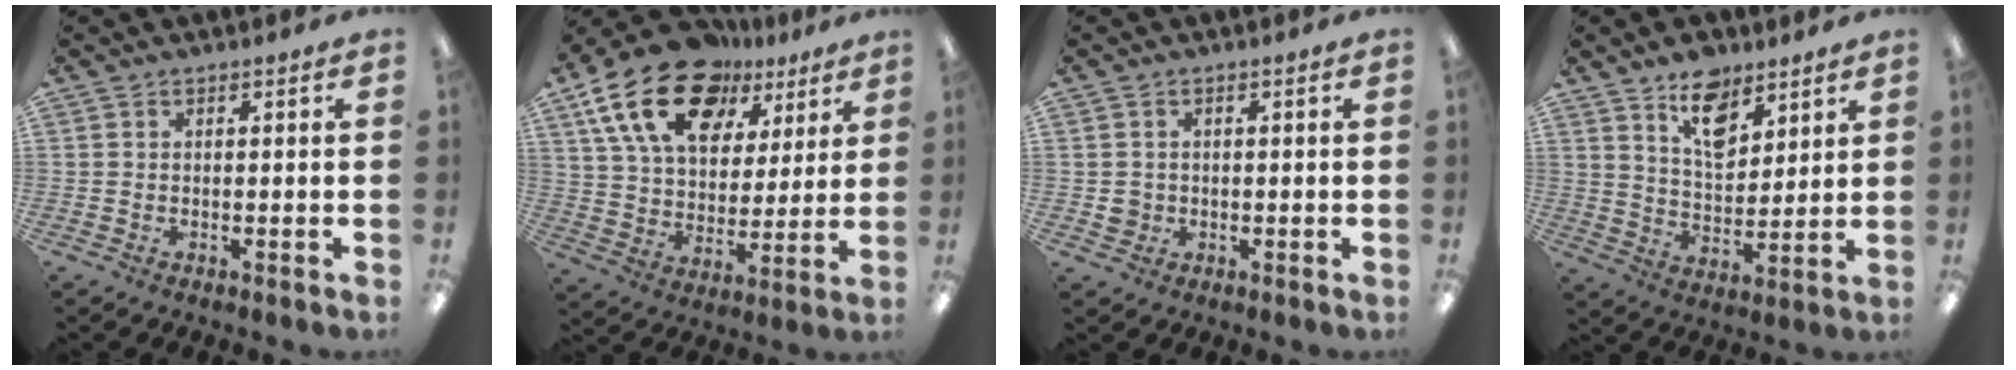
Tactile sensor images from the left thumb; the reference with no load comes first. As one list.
[{"total": 20.8, "force": [12.1, 12.5, 11.3], "torque": [-0.200, -0.056, 0.220]}, {"total": 2.6, "force": [-0.2, 2.5, 0.5], "torque": [-0.004, 0.001, -0.006]}, {"total": 11.6, "force": [7.9, 6.4, 5.6], "torque": [-0.077, -0.038, 0.141]}]